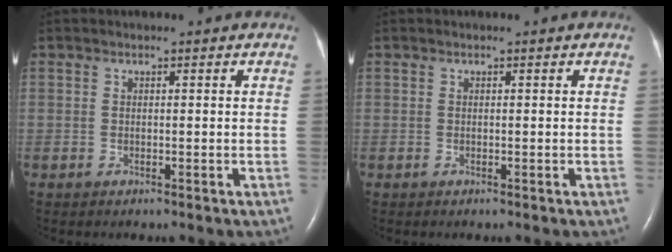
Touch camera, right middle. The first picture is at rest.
{"total": 0.0}